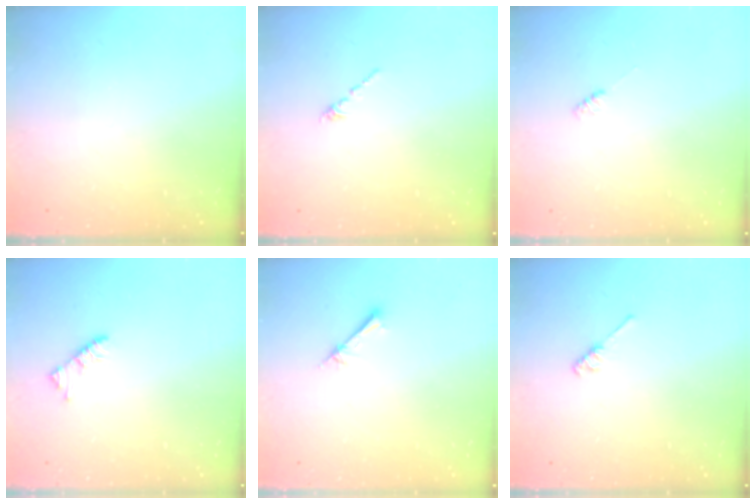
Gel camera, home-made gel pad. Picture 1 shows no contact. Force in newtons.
{"total": 0.6, "press": 0.5, "slide": 0.3}
{"total": 1.9, "press": 1.9, "slide": 0.3}
{"total": 3.3, "press": 3.2, "slide": 0.6}
{"total": 2.7, "press": 2.6, "slide": 0.3}
{"total": 2.7, "press": 2.7, "slide": 0.4}